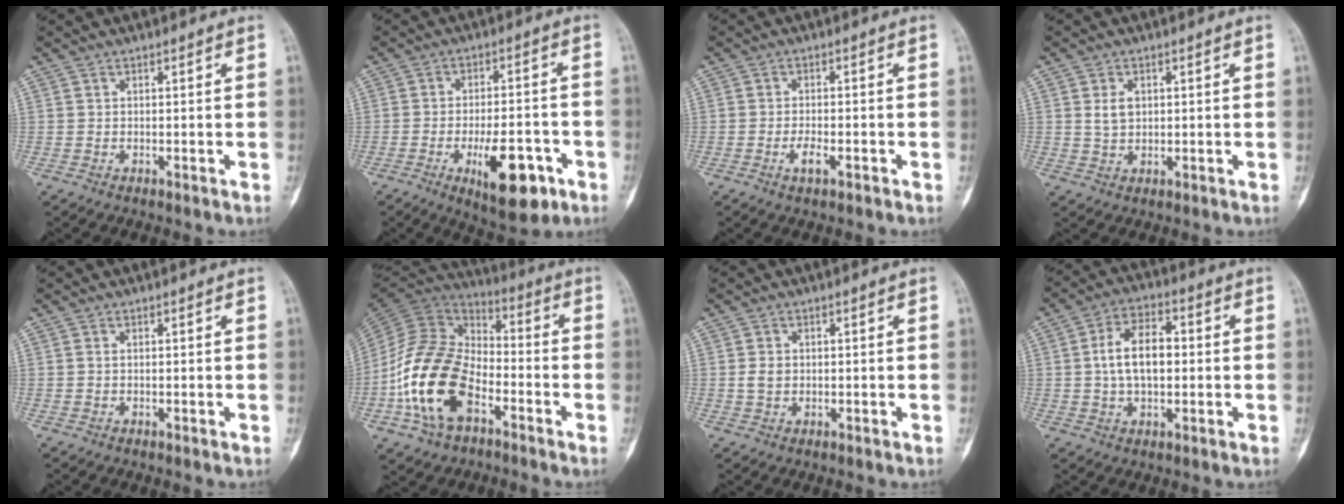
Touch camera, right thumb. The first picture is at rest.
{"total": 12.7, "force": [-5.3, 5.1, 10.4], "torque": [-0.142, 0.017, -0.073]}
{"total": 3.2, "force": [-1.5, 1.2, 2.6], "torque": [-0.049, 0.005, -0.028]}
{"total": 3.3, "force": [0.8, 2.4, 2.2], "torque": [-0.031, -0.003, 0.017]}
{"total": 0.0}
{"total": 19.7, "force": [-6.9, 12.0, 13.9], "torque": [-0.257, 0.048, -0.134]}
{"total": 2.3, "force": [0.1, 1.8, 1.4], "torque": [-0.022, 0.003, 0.003]}
{"total": 9.9, "force": [0.4, 5.6, 8.1], "torque": [-0.135, 0.018, 0.002]}